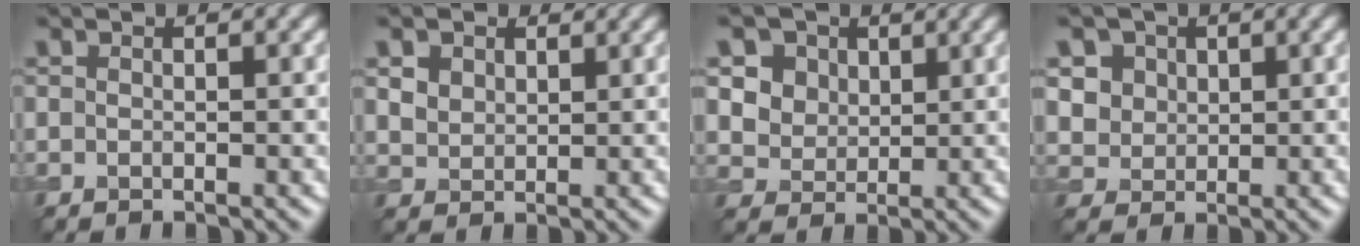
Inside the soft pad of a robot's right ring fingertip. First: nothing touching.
{"total": 3.7, "force": [2.2, 2.5, 1.5], "torque": [-0.054, 0.000, 0.044]}
{"total": 6.1, "force": [3.0, 4.7, 2.5], "torque": [-0.074, -0.001, 0.057]}
{"total": 4.9, "force": [2.2, 3.9, 1.8], "torque": [-0.048, 0.002, 0.042]}